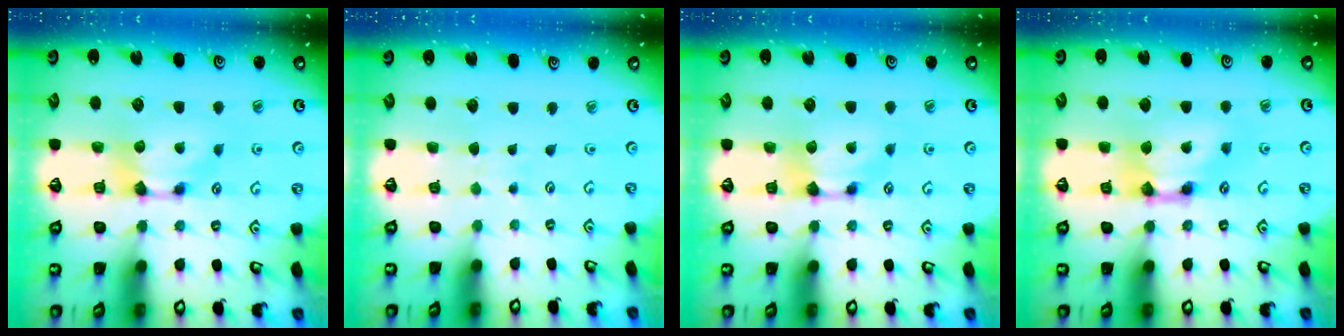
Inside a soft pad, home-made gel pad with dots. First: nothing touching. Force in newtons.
{"total": 4.4, "press": 4.4, "slide": 0.3}
{"total": 0.0}
{"total": 2.7, "press": 2.7, "slide": 0.2}